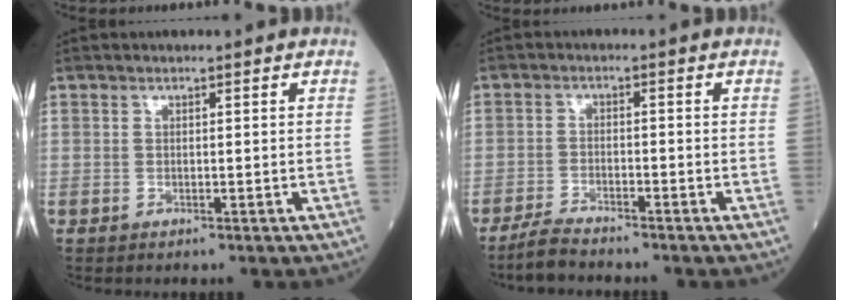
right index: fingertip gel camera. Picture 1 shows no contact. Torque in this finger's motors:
{"motor_torque": [0.15, -0.28, -0.01, 0.02]}